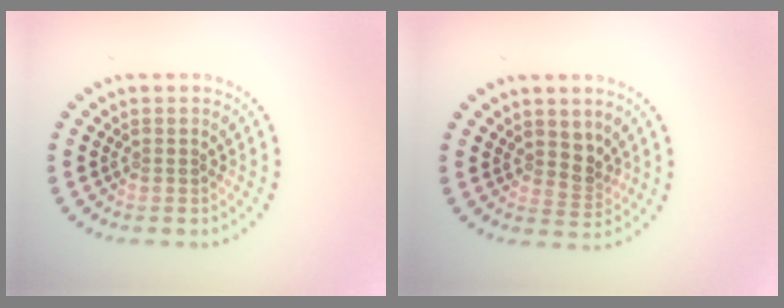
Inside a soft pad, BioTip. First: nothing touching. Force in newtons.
{"total": 1.9, "press": 1.5, "slide": 1.2}